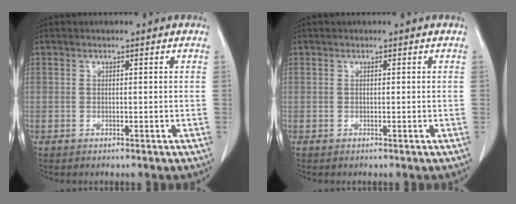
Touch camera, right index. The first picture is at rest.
{"total": 0.0}